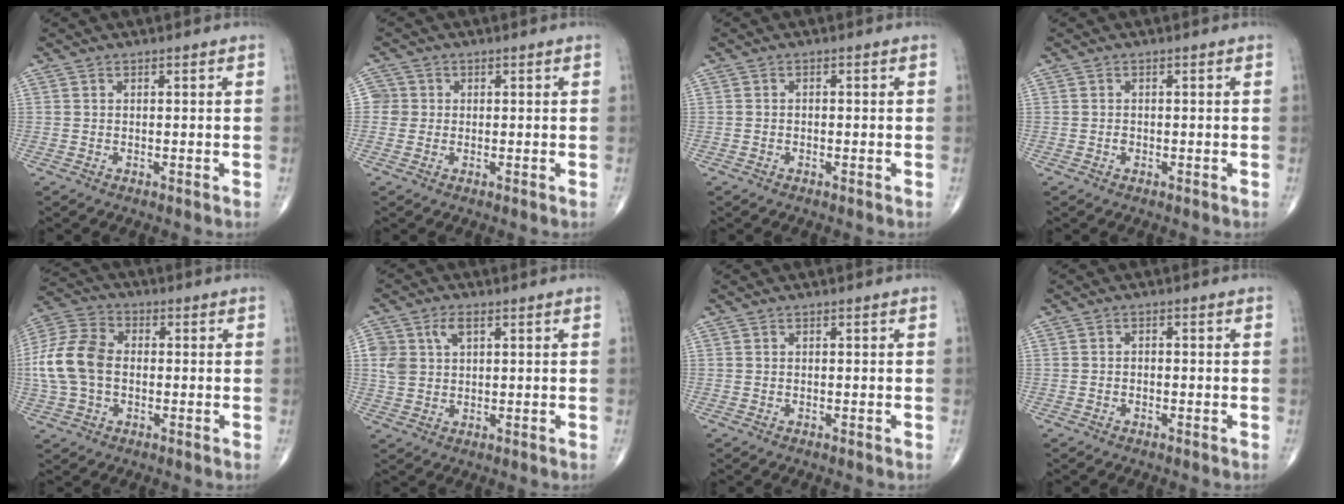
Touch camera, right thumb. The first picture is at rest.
{"total": 2.7, "force": [0.1, 2.6, 0.1], "torque": [0.021, 0.008, -0.003]}
{"total": 0.6, "force": [-0.2, 0.4, 0.4], "torque": [-0.006, 0.003, -0.007]}
{"total": 0.7, "force": [-0.2, 0.5, 0.3], "torque": [-0.003, 0.002, -0.006]}
{"total": 12.9, "force": [-0.6, 8.9, 9.3], "torque": [-0.195, 0.030, -0.017]}
{"total": 5.9, "force": [2.2, 3.7, 4.1], "torque": [-0.076, 0.003, 0.045]}
{"total": 0.0}
{"total": 0.9, "force": [-0.4, 0.7, 0.5], "torque": [-0.007, 0.004, -0.008]}